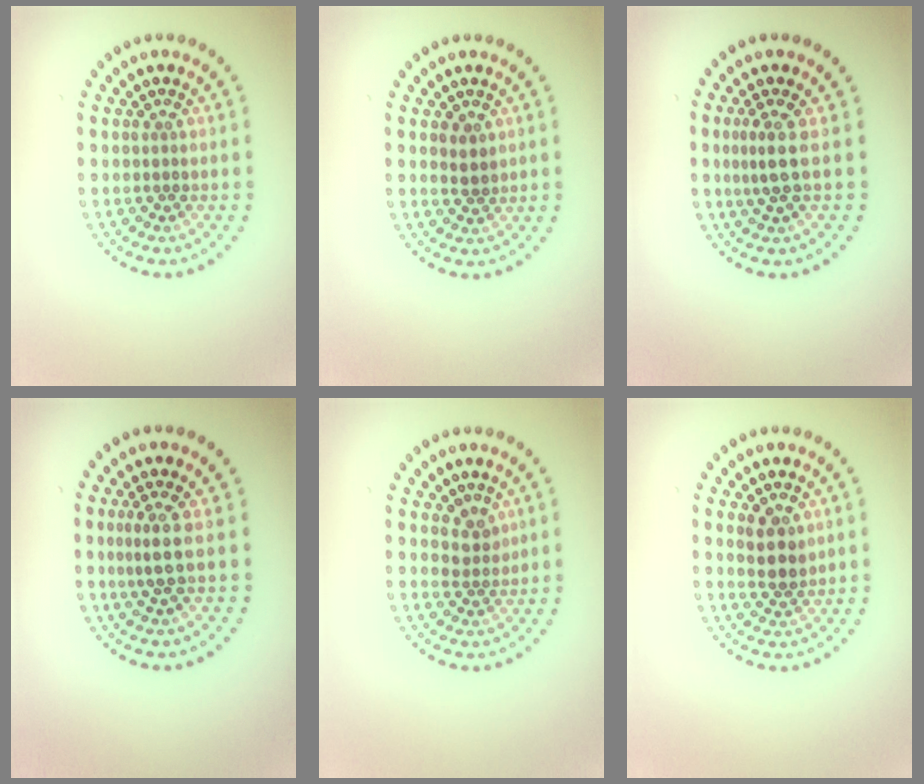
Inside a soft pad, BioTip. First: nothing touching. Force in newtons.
{"total": 1.0, "press": 0.8, "slide": 0.7}
{"total": 1.9, "press": 1.3, "slide": 1.4}
{"total": 2.0, "press": 1.4, "slide": 1.4}
{"total": 1.8, "press": 1.2, "slide": 1.3}
{"total": 2.5, "press": 2.3, "slide": 1.0}